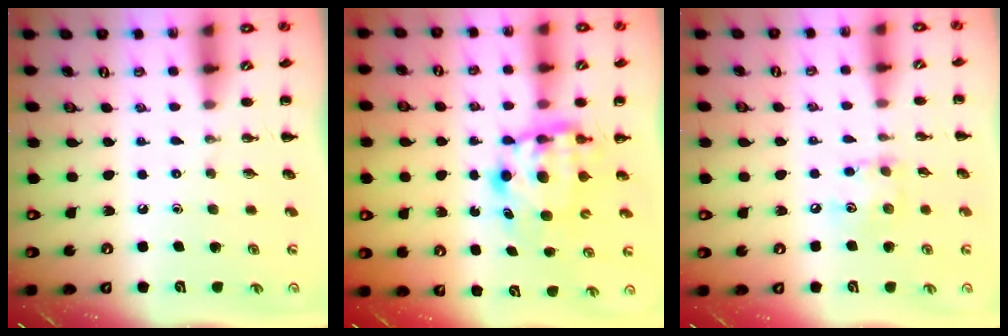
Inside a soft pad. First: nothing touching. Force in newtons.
{"total": 6.5, "press": 6.4, "slide": 0.9}
{"total": 7.1, "press": 7.1, "slide": 0.8}